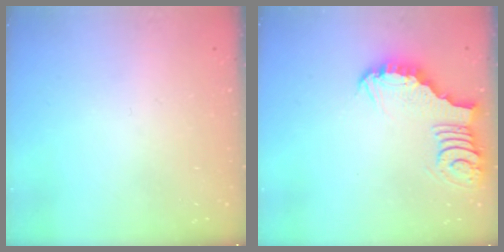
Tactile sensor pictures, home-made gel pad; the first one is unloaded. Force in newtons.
{"total": 3.4, "press": 3.4, "slide": 0.3}